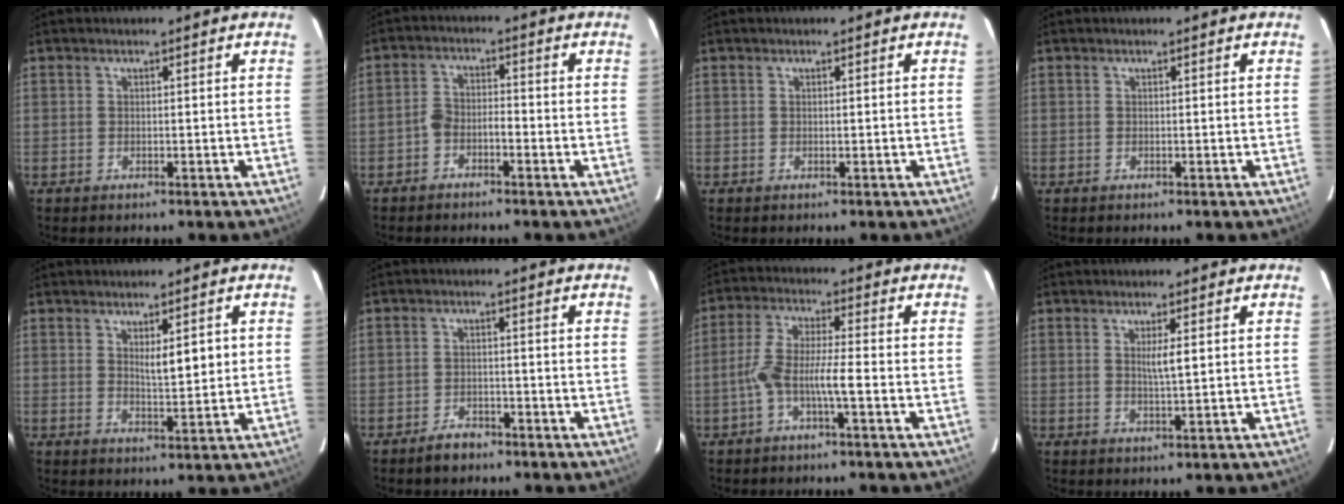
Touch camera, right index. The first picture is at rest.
{"total": 3.2, "force": [-1.8, 1.5, 2.2], "torque": [-0.040, 0.017, -0.035]}
{"total": 0.0}
{"total": 0.0}
{"total": 4.4, "force": [1.3, 1.0, 4.1], "torque": [-0.064, -0.009, 0.023]}
{"total": 2.9, "force": [-2.4, 1.5, 0.9], "torque": [-0.019, 0.003, -0.036]}
{"total": 6.7, "force": [-2.3, 0.5, 6.3], "torque": [-0.129, 0.017, -0.045]}
{"total": 2.6, "force": [0.7, 0.0, 2.5], "torque": [-0.048, -0.004, 0.012]}